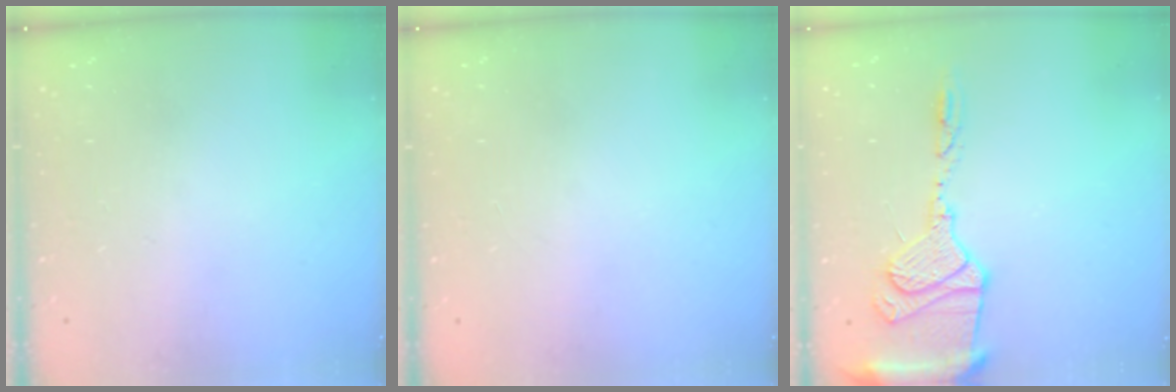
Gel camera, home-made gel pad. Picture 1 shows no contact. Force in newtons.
{"total": 0.0}
{"total": 14.7, "press": 14.6, "slide": 1.8}